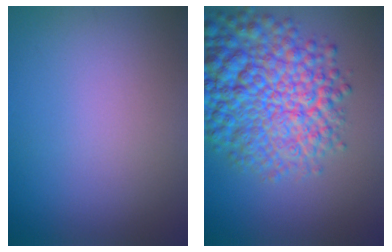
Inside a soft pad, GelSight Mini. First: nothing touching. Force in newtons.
{"total": 11.8, "press": 11.8, "slide": 0.4}